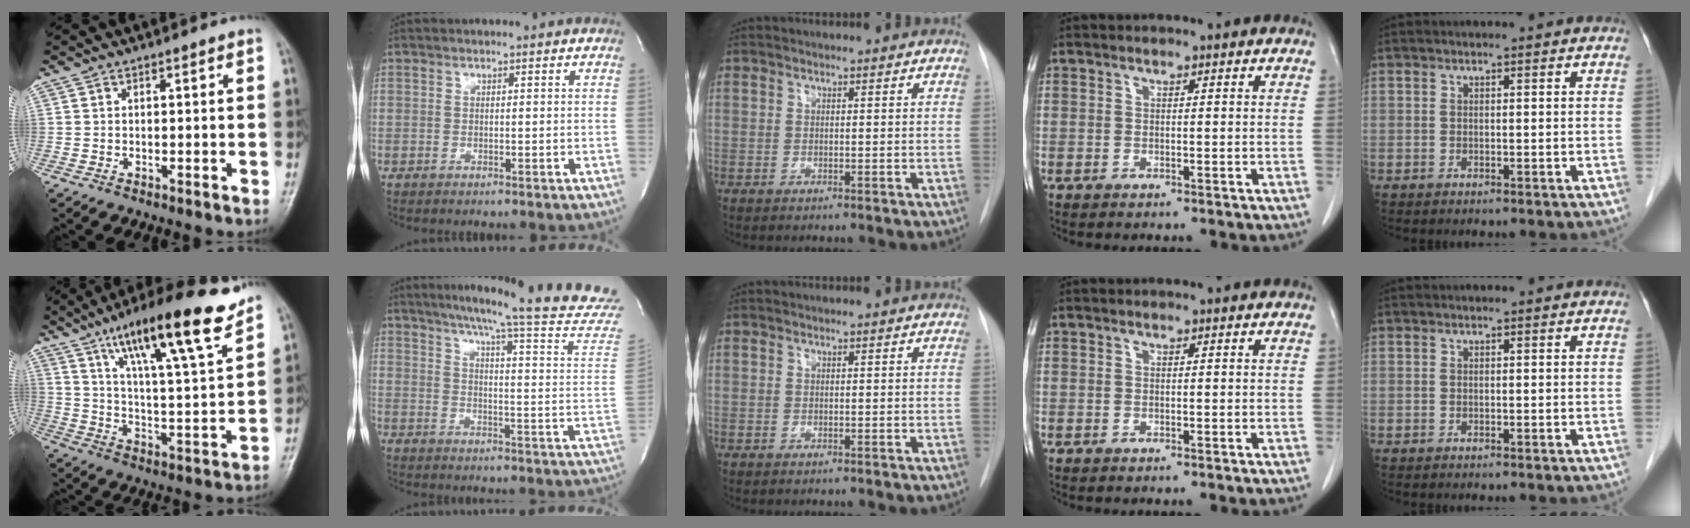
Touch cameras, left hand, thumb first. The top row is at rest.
{"thumb": {"total": 20.6, "force": [13.9, 3.4, 14.9], "torque": [-0.218, -0.057, 0.229]}, "index": {"total": 24.6, "force": [21.8, -1.3, 11.4], "torque": [-0.166, -0.090, 0.265]}}